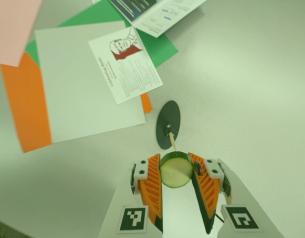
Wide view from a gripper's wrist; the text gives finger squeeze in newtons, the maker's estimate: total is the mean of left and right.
{"total": 12.8, "left": 12.6, "right": 13.0}